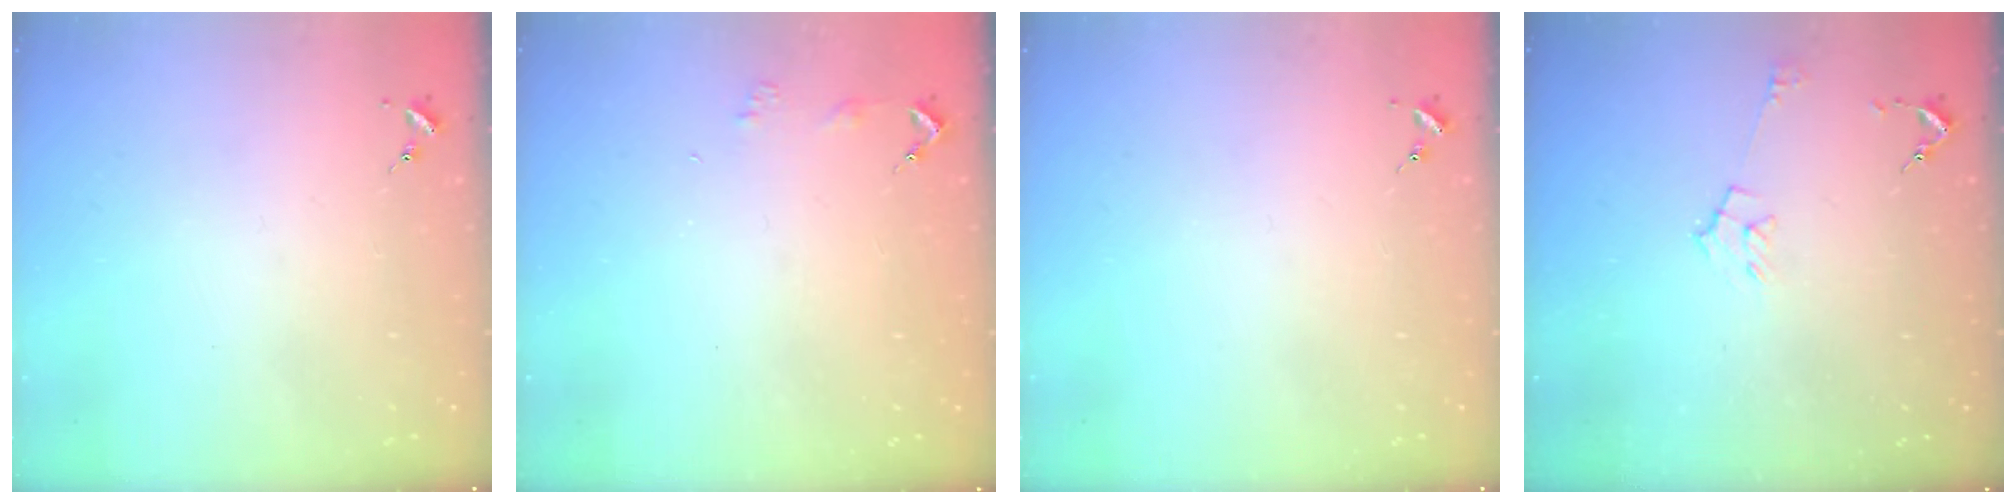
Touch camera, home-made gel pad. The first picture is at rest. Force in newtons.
{"total": 3.2, "press": 3.2, "slide": 0.3}
{"total": 0.0}
{"total": 6.5, "press": 6.5, "slide": 0.8}